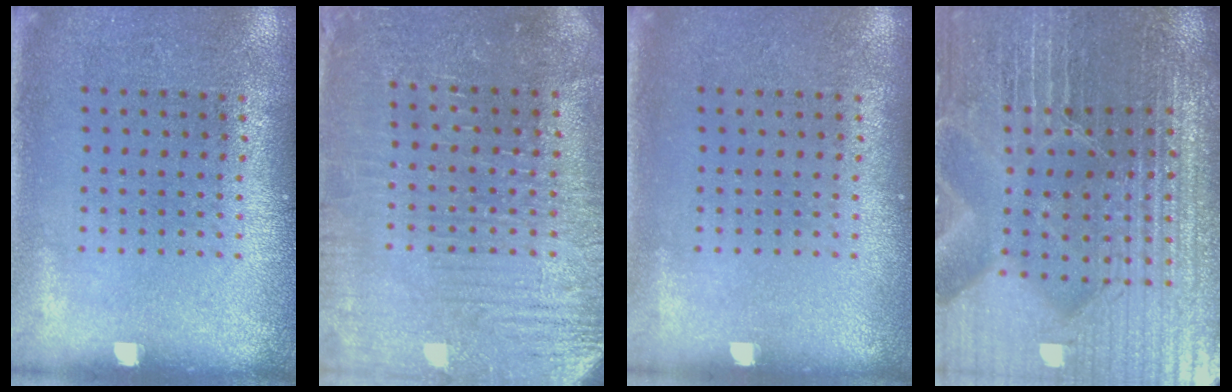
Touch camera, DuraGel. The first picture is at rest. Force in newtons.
{"total": 3.5, "press": 3.5, "slide": 0.6}
{"total": 0.0}
{"total": 5.4, "press": 5.1, "slide": 1.9}